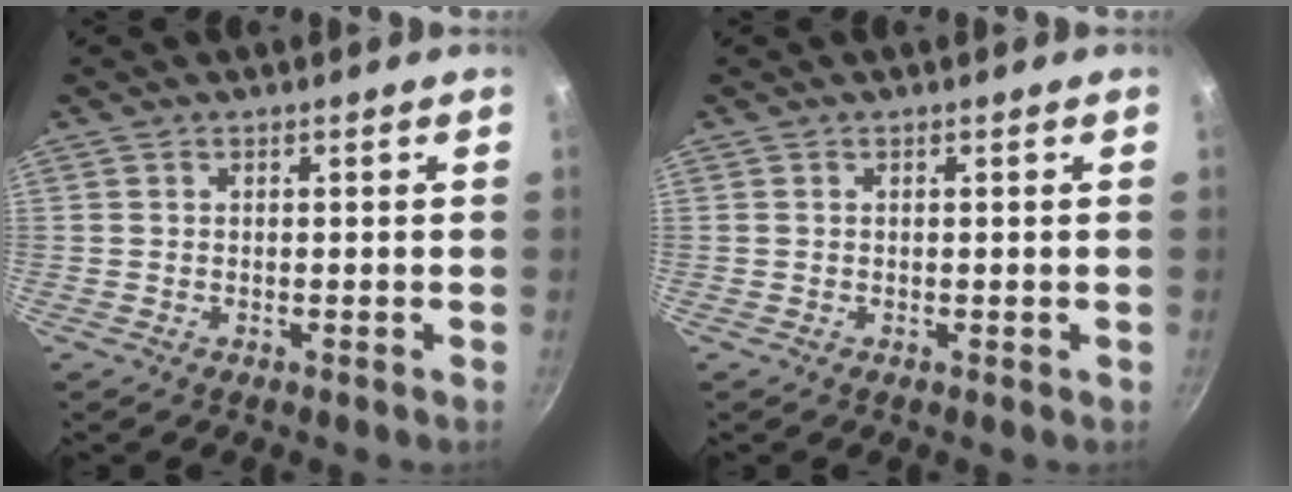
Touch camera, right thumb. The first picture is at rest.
{"total": 0.0}